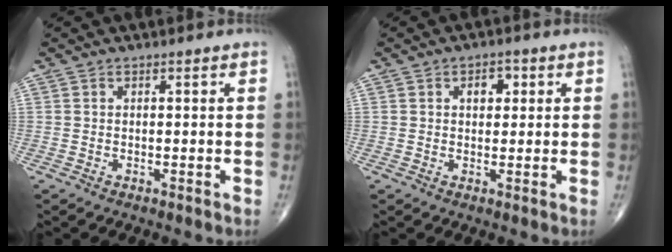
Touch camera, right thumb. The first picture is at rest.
{"total": 3.3, "force": [1.0, 2.3, 2.3], "torque": [-0.013, 0.001, 0.010]}